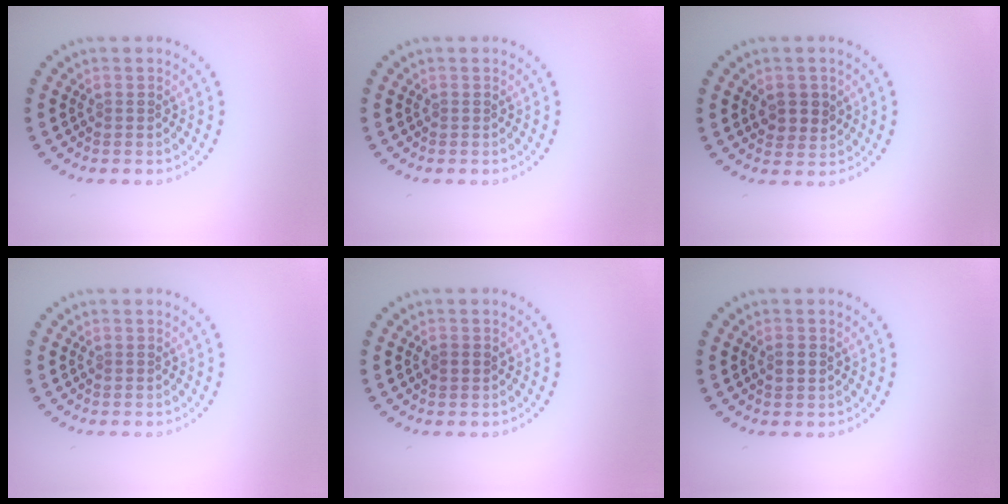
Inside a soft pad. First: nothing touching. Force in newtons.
{"total": 0.0}
{"total": 2.4, "press": 2.3, "slide": 0.7}
{"total": 0.0}
{"total": 1.1, "press": 1.1, "slide": 0.1}
{"total": 0.9, "press": 0.9, "slide": 0.0}